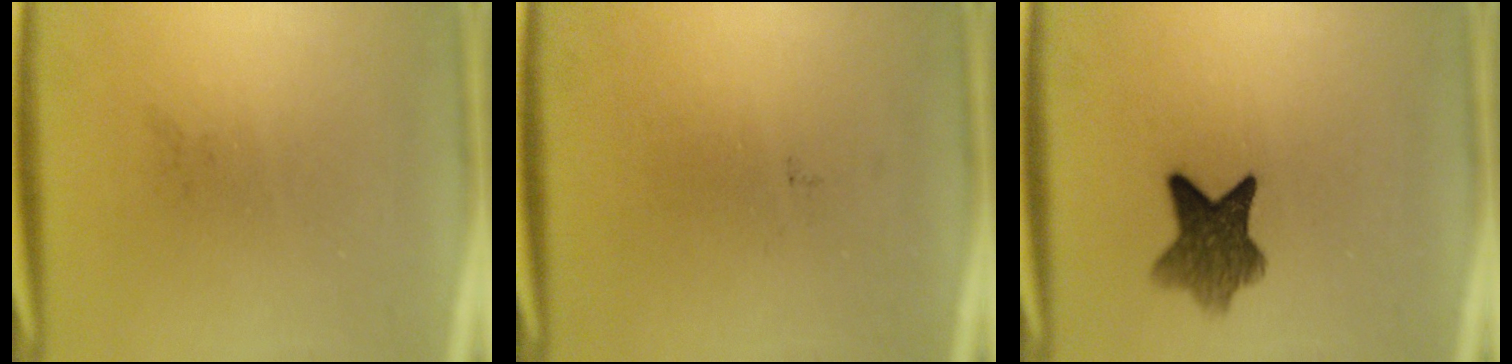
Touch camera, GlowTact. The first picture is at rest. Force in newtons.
{"total": 0.0}
{"total": 7.1}